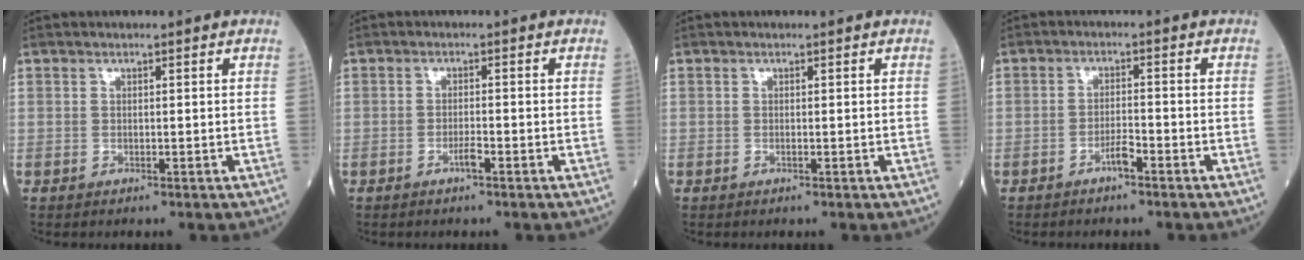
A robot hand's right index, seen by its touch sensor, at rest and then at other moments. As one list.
[{"total": 1.6, "force": [-1.1, 0.1, 1.2], "torque": [-0.022, 0.001, -0.021]}, {"total": 0.0}, {"total": 2.3, "force": [-1.7, 0.3, 1.6], "torque": [-0.027, 0.002, -0.033]}]